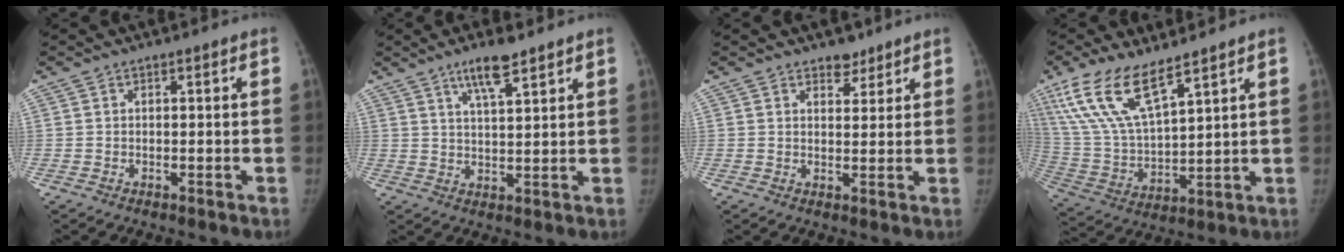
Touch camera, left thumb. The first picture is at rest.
{"total": 6.7, "force": [4.6, 1.4, 4.7], "torque": [-0.078, -0.024, 0.082]}
{"total": 3.3, "force": [2.5, 1.8, 0.9], "torque": [0.006, -0.017, 0.038]}
{"total": 15.5, "force": [9.8, 5.1, 10.8], "torque": [-0.217, -0.036, 0.206]}